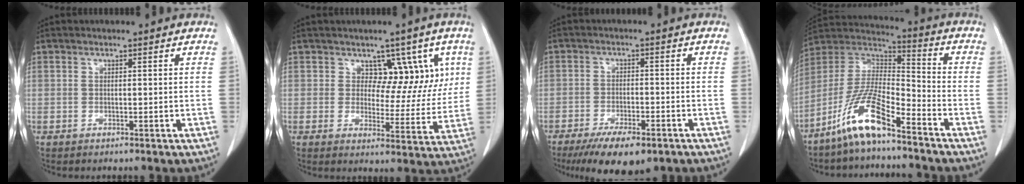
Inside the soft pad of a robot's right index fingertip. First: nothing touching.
{"total": 7.3, "force": [3.8, 5.2, 3.6], "torque": [-0.011, 0.007, 0.050]}
{"total": 9.6, "force": [-6.6, 3.1, 6.3], "torque": [-0.098, -0.013, -0.103]}
{"total": 12.8, "force": [-8.6, 2.1, 9.2], "torque": [-0.195, 0.002, -0.167]}